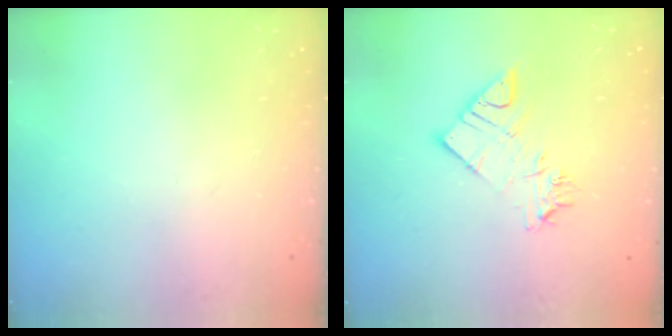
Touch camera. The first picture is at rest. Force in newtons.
{"total": 10.5, "press": 10.5, "slide": 1.0}